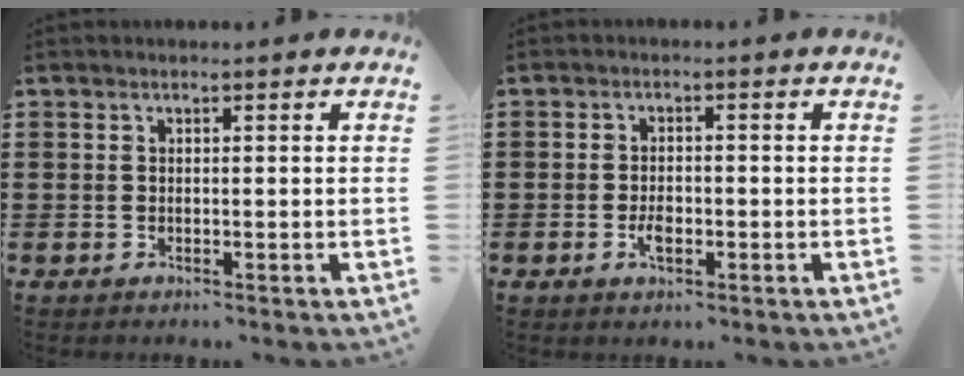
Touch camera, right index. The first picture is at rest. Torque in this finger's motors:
{"motor_torque": [0.01, 0.08, 0.30, 0.06]}